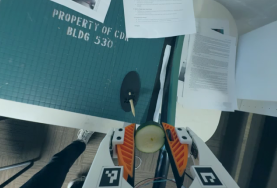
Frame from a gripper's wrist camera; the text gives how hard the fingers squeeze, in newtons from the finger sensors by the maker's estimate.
{"total": 9.6, "left": 9.5, "right": 9.7}